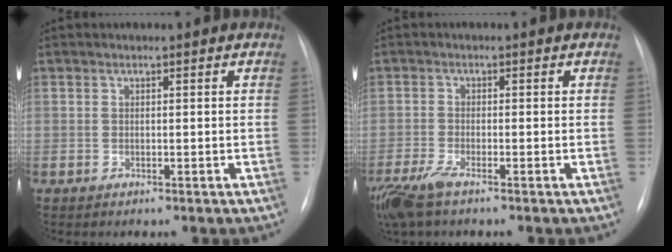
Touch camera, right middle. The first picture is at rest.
{"total": 6.2, "force": [-4.4, 1.3, 4.2], "torque": [-0.093, -0.018, -0.084]}